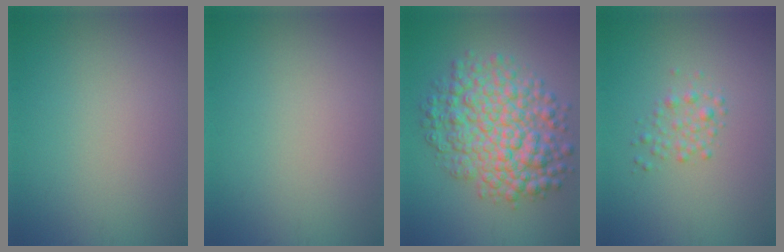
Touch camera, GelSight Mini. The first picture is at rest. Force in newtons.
{"total": 0.0}
{"total": 8.5, "press": 8.5, "slide": 0.2}
{"total": 1.6, "press": 1.6, "slide": 0.0}